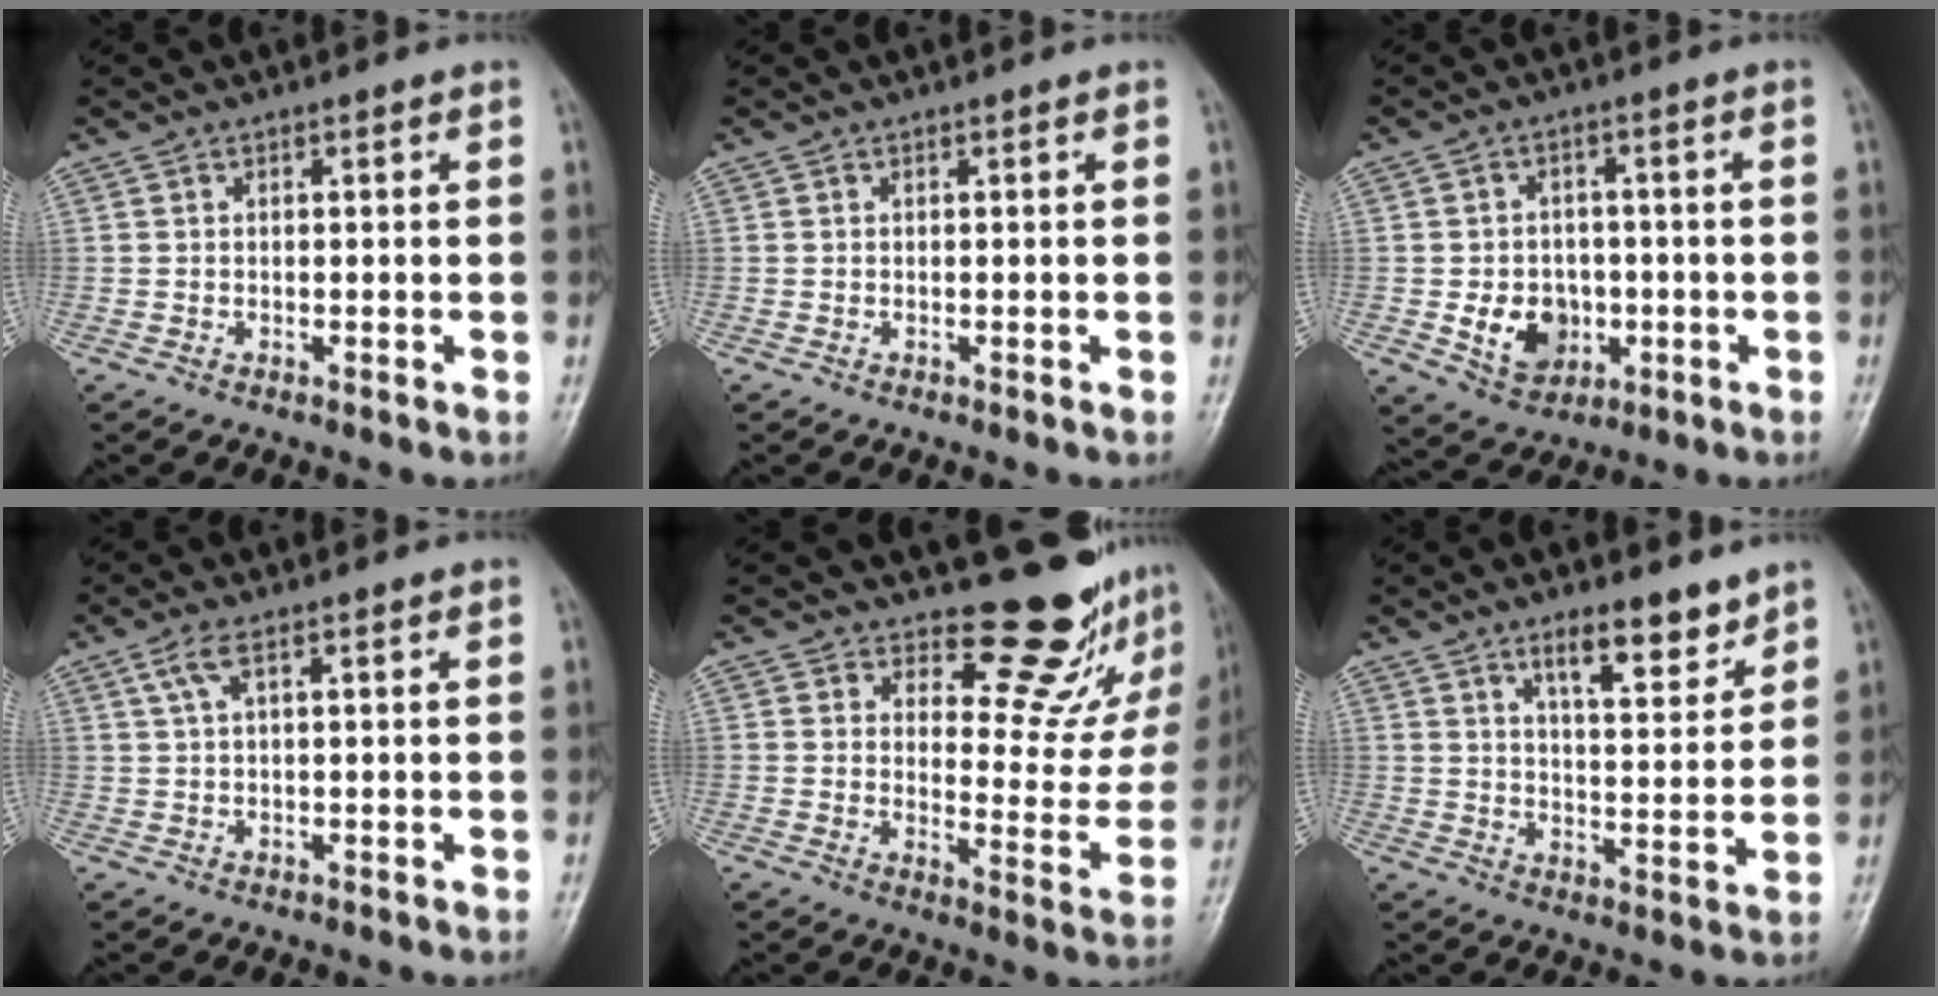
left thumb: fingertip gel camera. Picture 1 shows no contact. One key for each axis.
{"total": 0.0}
{"total": 8.4, "fx": -1.8, "fy": 6.8, "fz": 4.5, "tx": -0.039, "ty": 0.007, "tz": -0.021}
{"total": 2.6, "fx": 1.2, "fy": 0.7, "fz": 2.2, "tx": -0.059, "ty": 0.013, "tz": 0.032}
{"total": 14.4, "fx": 12.8, "fy": 5.0, "fz": 4.3, "tx": -0.006, "ty": -0.130, "tz": 0.157}
{"total": 8.6, "fx": 6.1, "fy": 2.6, "fz": 5.4, "tx": -0.065, "ty": -0.045, "tz": 0.098}